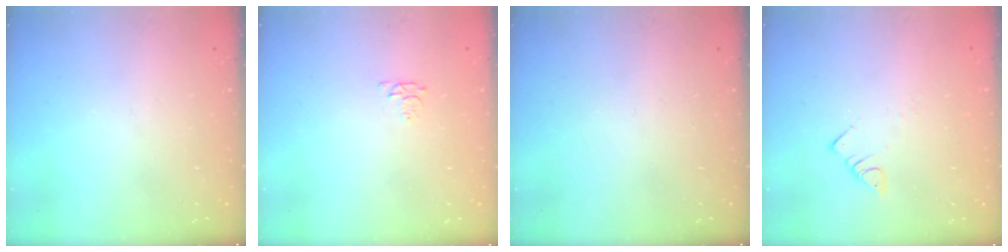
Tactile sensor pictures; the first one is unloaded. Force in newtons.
{"total": 4.2, "press": 4.2, "slide": 0.7}
{"total": 0.0}
{"total": 3.2, "press": 3.2, "slide": 0.1}